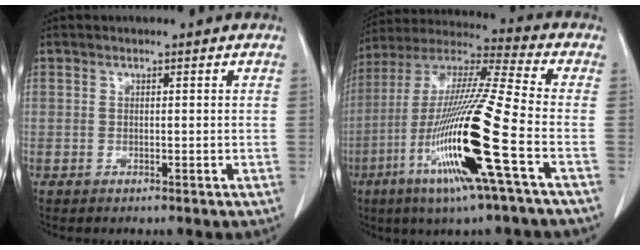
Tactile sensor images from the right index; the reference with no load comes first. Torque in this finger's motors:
{"motor_torque": [2.14, 0.00, 1.05, 0.21]}